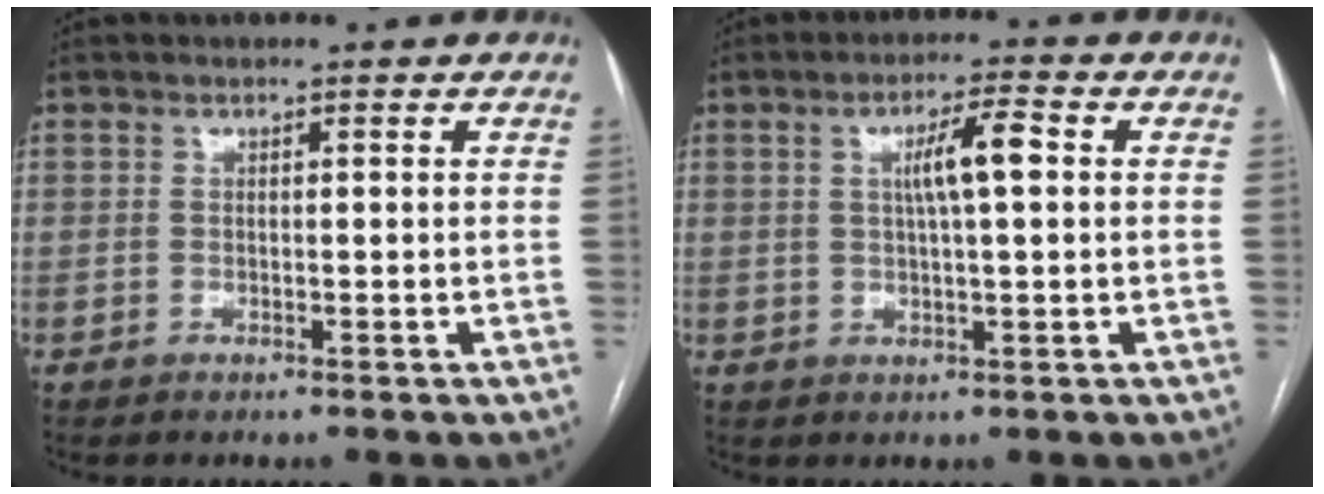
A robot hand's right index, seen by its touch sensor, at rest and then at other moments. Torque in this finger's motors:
{"motor_torque": [0.17, 0.08, 0.13, 0.08]}